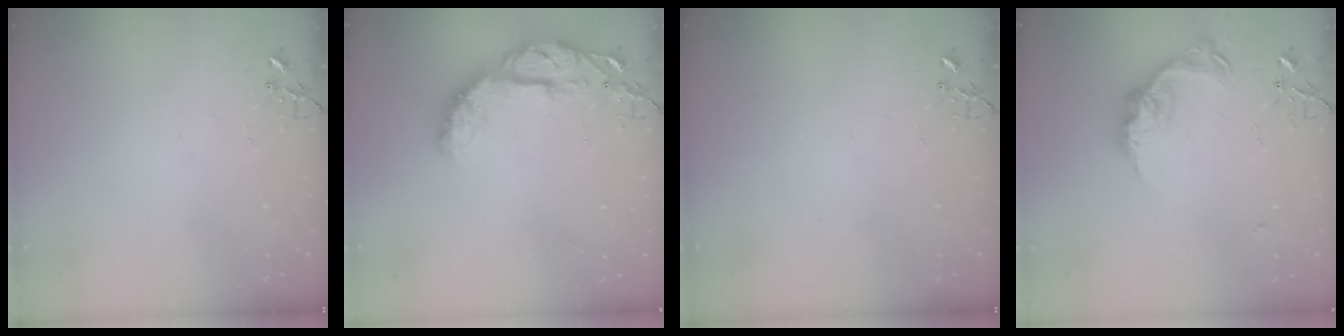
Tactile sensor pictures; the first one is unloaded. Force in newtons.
{"total": 14.9, "press": 14.8, "slide": 1.5}
{"total": 0.0}
{"total": 15.6, "press": 15.6, "slide": 0.7}